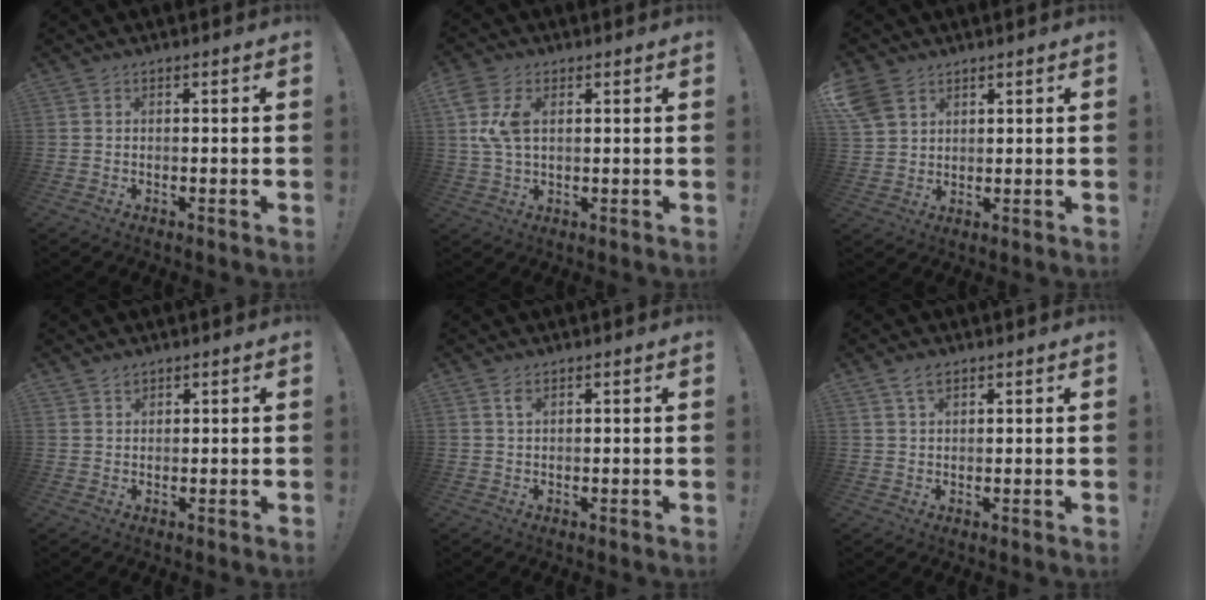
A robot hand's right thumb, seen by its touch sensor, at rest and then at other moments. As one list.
[{"total": 8.0, "force": [2.3, 4.4, 6.3], "torque": [-0.132, -0.005, 0.042]}, {"total": 6.4, "force": [3.9, 4.2, 2.7], "torque": [-0.058, -0.013, 0.080]}, {"total": 1.7, "force": [1.4, 0.9, 0.3], "torque": [0.005, -0.012, 0.023]}, {"total": 1.9, "force": [1.1, 0.8, 1.3], "torque": [-0.013, -0.006, 0.016]}, {"total": 3.4, "force": [2.2, 1.6, 2.0], "torque": [-0.030, -0.007, 0.039]}]